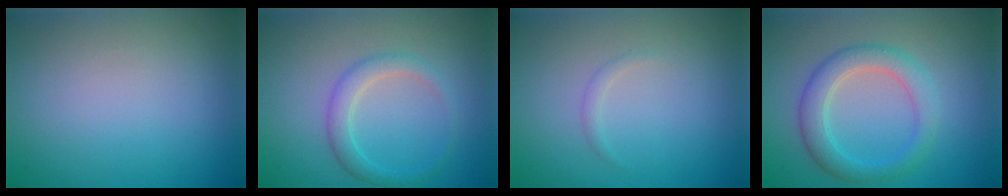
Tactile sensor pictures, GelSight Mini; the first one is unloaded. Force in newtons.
{"total": 2.2, "press": 2.2, "slide": 0.1}
{"total": 0.6, "press": 0.6, "slide": 0.0}
{"total": 3.7, "press": 3.7, "slide": 0.0}